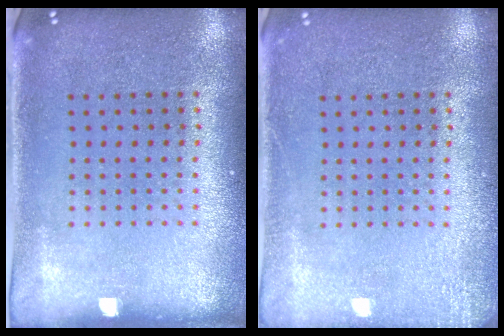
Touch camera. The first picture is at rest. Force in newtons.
{"total": 1.7, "press": 1.7, "slide": 0.3}